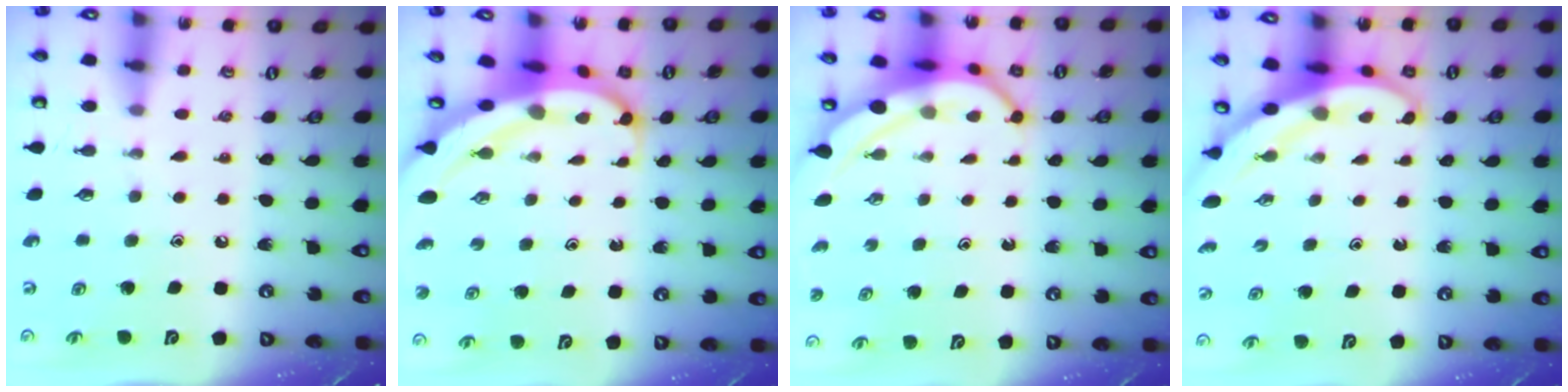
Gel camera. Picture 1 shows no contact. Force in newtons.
{"total": 8.6, "press": 8.5, "slide": 1.0}
{"total": 7.4, "press": 7.3, "slide": 1.1}
{"total": 3.8, "press": 3.7, "slide": 0.2}